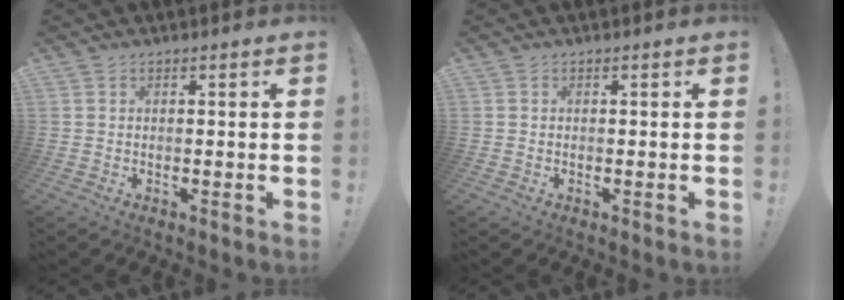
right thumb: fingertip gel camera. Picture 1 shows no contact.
{"total": 0.0}